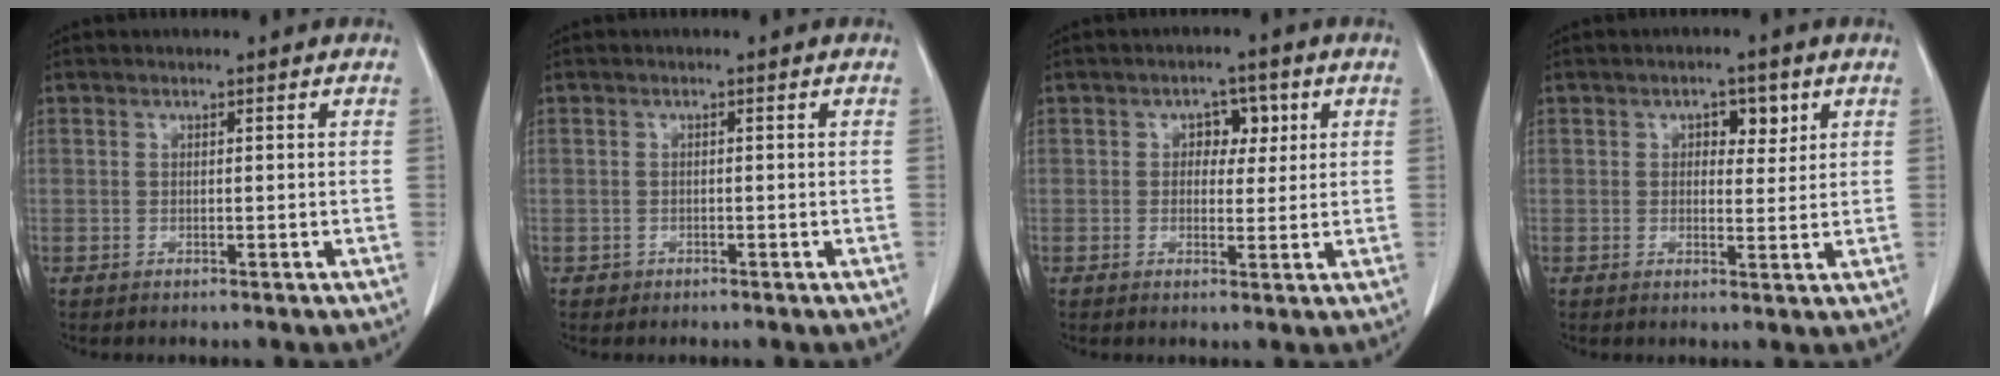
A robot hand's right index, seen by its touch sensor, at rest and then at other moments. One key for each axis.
{"total": 0.7, "fx": -0.3, "fy": 0.6, "fz": 0.0, "tx": -0.004, "ty": 0.004, "tz": -0.007}
{"total": 3.9, "fx": 1.2, "fy": 2.6, "fz": 2.6, "tx": -0.028, "ty": 0.011, "tz": 0.015}
{"total": 3.6, "fx": 1.6, "fy": 2.1, "fz": 2.5, "tx": -0.028, "ty": 0.007, "tz": 0.021}